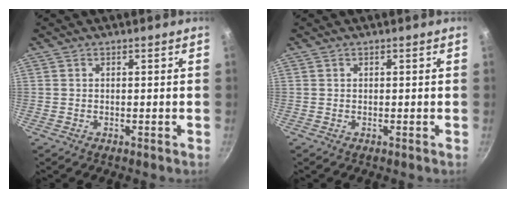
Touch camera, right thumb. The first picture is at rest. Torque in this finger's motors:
{"motor_torque": [0.08, 0.07, 0.21, 0.29, 0.00]}